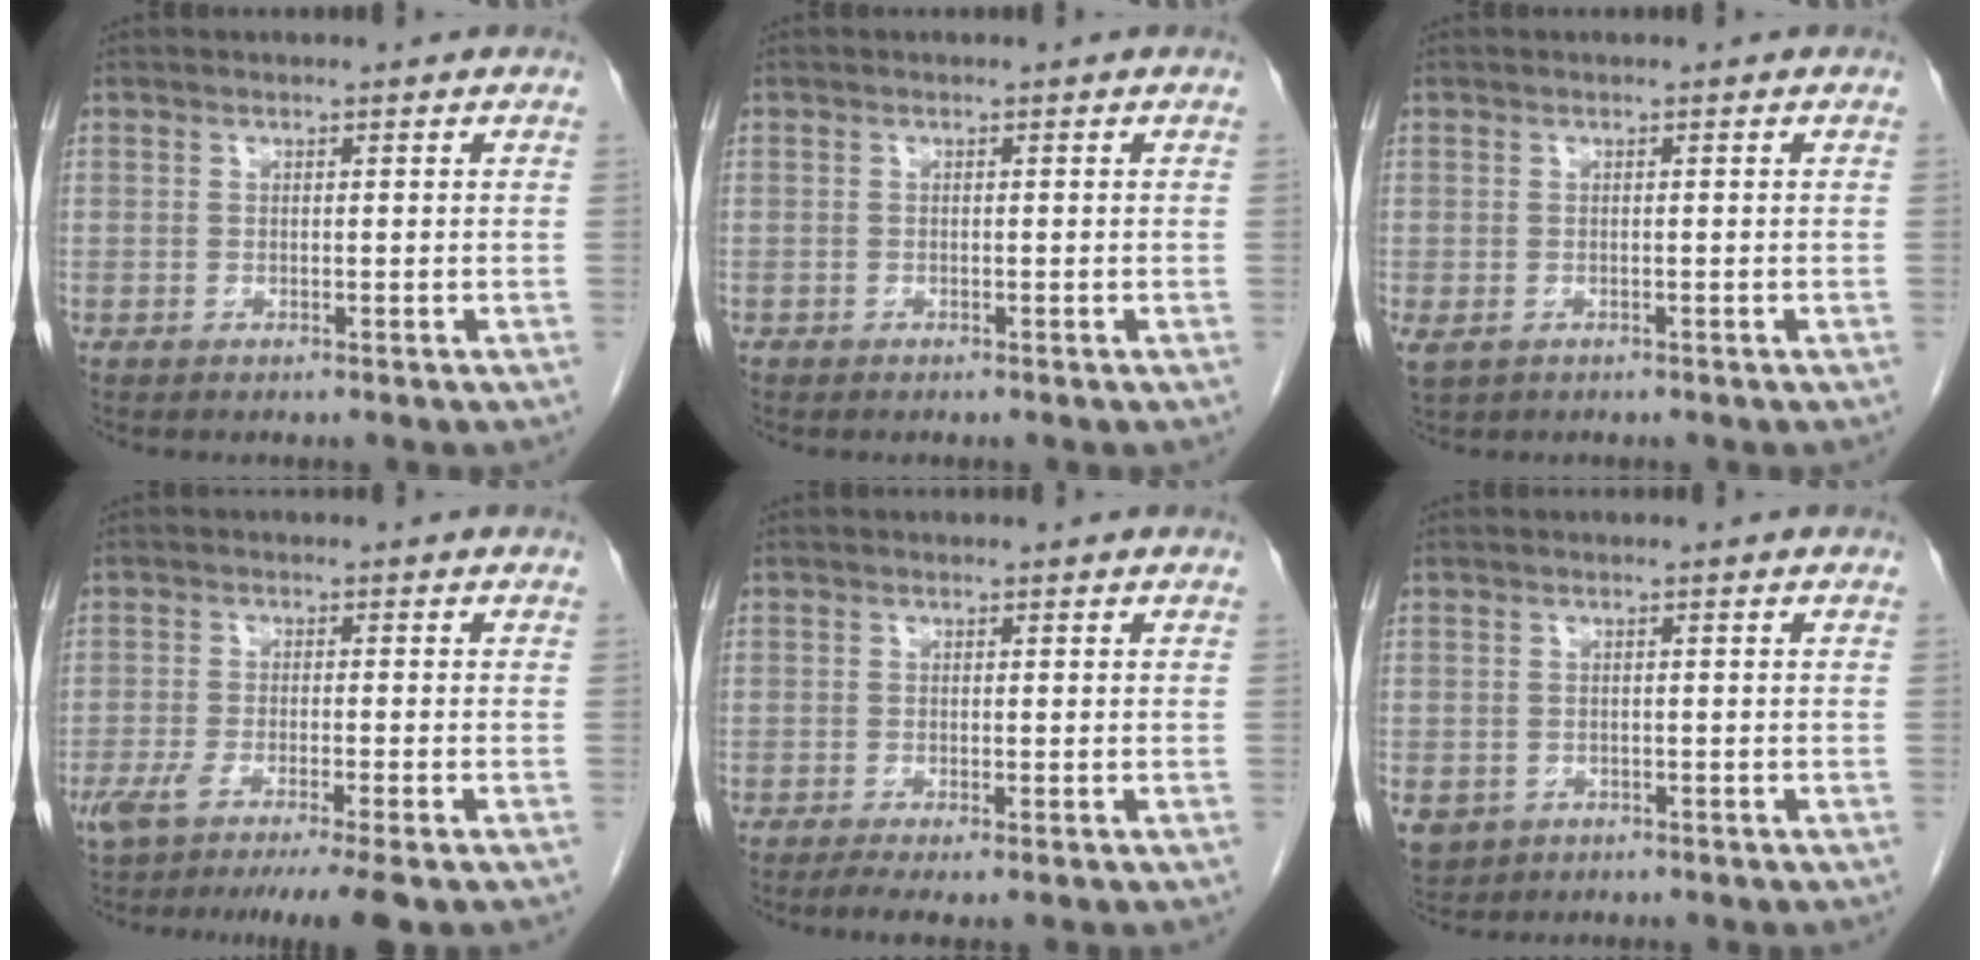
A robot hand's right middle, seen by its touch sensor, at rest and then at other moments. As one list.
[{"total": 0.0}, {"total": 2.8, "force": [-1.4, 1.6, 1.7], "torque": [-0.041, -0.008, -0.017]}, {"total": 9.8, "force": [-7.4, -0.2, 6.5], "torque": [-0.091, -0.019, -0.113]}, {"total": 2.5, "force": [-1.5, 0.3, 2.0], "torque": [-0.035, -0.011, -0.028]}, {"total": 6.3, "force": [-2.8, 5.2, 2.0], "torque": [-0.055, -0.004, -0.037]}]